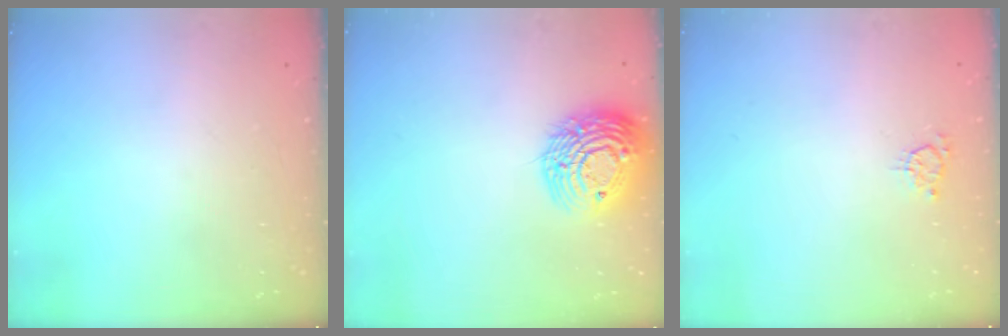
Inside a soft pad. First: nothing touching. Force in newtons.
{"total": 15.5, "press": 15.5, "slide": 1.5}
{"total": 2.9, "press": 2.9, "slide": 0.5}